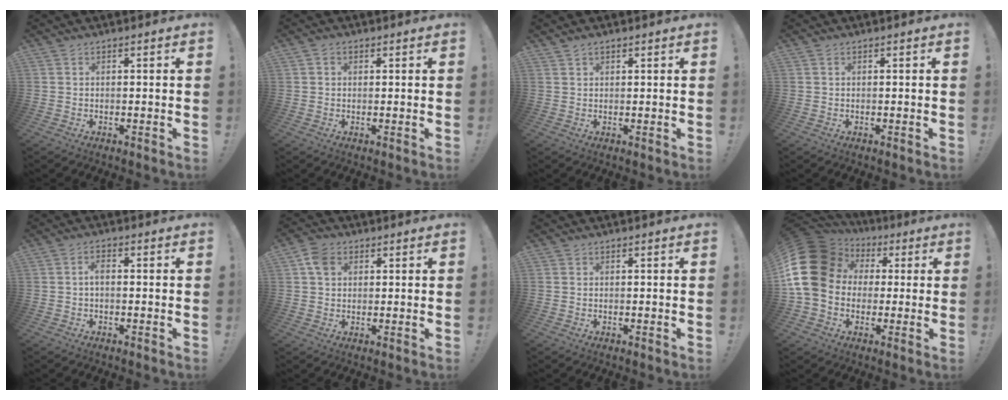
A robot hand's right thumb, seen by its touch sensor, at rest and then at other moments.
{"total": 1.3, "force": [0.3, 1.1, 0.6], "torque": [-0.006, 0.003, 0.004]}
{"total": 1.2, "force": [1.0, 0.6, 0.3], "torque": [-0.001, -0.003, 0.018]}
{"total": 0.0}
{"total": 2.6, "force": [-0.4, 1.1, 2.3], "torque": [-0.049, 0.009, -0.007]}
{"total": 5.6, "force": [1.9, 4.3, 3.0], "torque": [-0.050, 0.008, 0.038]}
{"total": 0.0}
{"total": 19.4, "force": [2.8, 15.5, 11.5], "torque": [-0.211, -0.002, 0.065]}